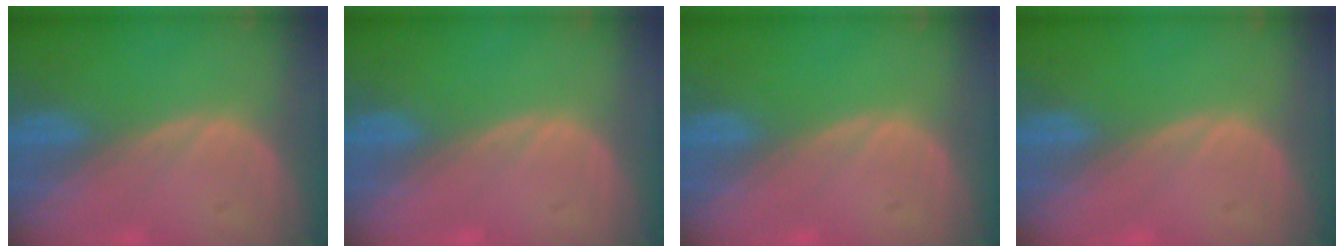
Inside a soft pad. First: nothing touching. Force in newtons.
{"total": 0.0}
{"total": 0.0}
{"total": 0.0}